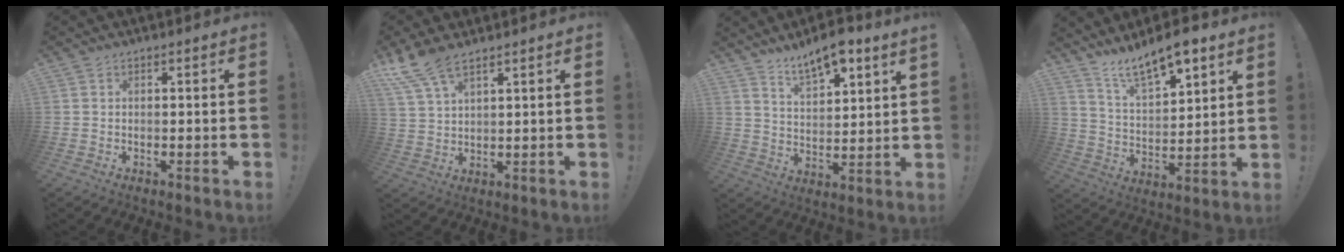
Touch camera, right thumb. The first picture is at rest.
{"total": 7.9, "force": [6.3, 2.3, 4.2], "torque": [-0.086, -0.029, 0.122]}
{"total": 9.6, "force": [7.8, 2.3, 5.1], "torque": [-0.089, -0.048, 0.140]}
{"total": 11.5, "force": [9.3, 3.3, 5.8], "torque": [-0.103, -0.068, 0.166]}